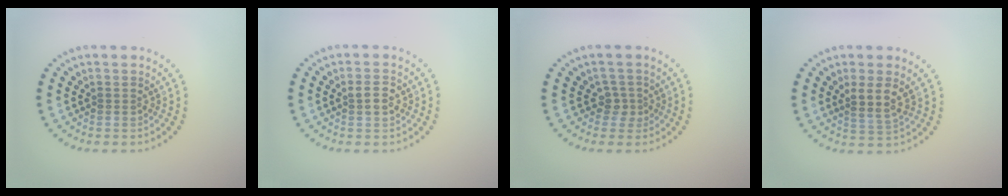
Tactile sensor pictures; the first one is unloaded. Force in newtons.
{"total": 1.7, "press": 1.7, "slide": 0.1}
{"total": 1.5, "press": 1.0, "slide": 1.1}
{"total": 2.3, "press": 1.9, "slide": 1.3}